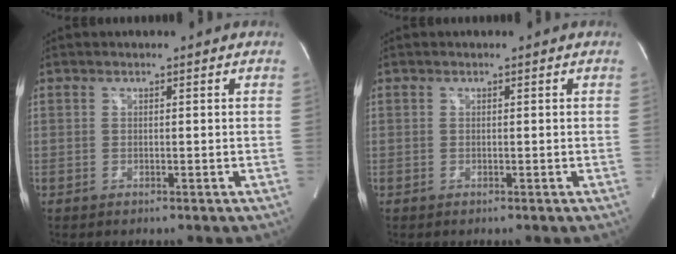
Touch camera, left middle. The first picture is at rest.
{"total": 0.0}